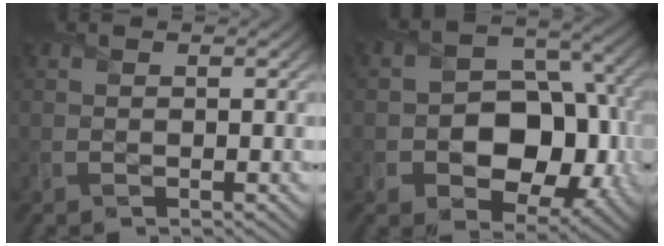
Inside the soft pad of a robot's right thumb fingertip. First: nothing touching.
{"total": 11.7, "force": [-2.3, 8.6, 7.7], "torque": [-0.108, -0.008, -0.047]}